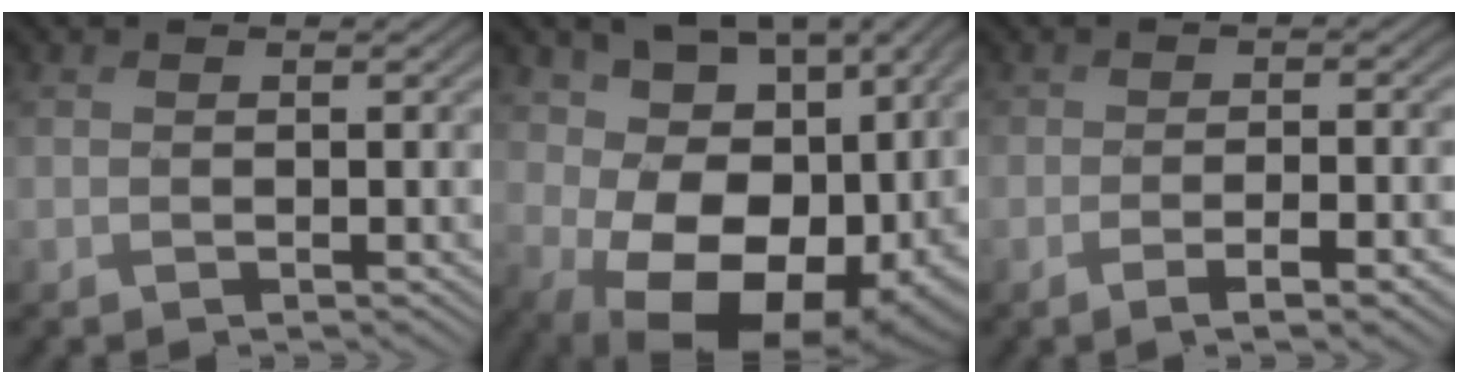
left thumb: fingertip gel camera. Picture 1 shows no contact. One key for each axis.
{"total": 16.6, "fx": 0.3, "fy": 11.7, "fz": 11.7, "tx": -0.183, "ty": -0.059, "tz": 0.058}
{"total": 4.4, "fx": -2.8, "fy": 1.0, "fz": 3.2, "tx": -0.048, "ty": -0.001, "tz": -0.042}